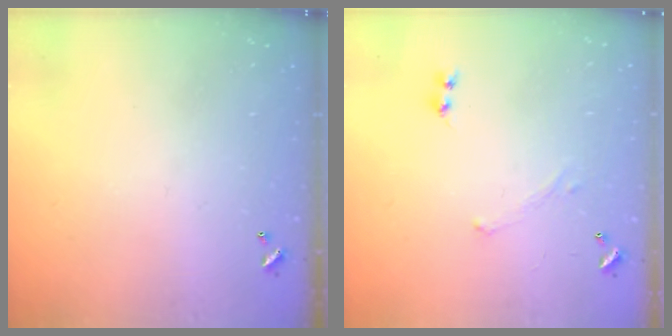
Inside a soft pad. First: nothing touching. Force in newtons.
{"total": 0.7, "press": 0.7, "slide": 0.3}